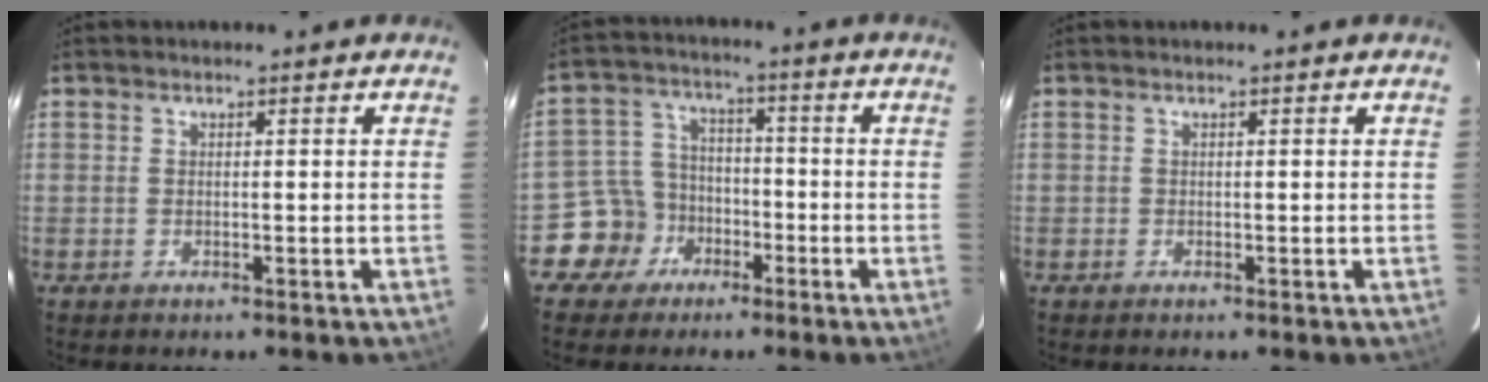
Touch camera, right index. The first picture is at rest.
{"total": 7.8, "force": [-4.4, 6.4, 0.7], "torque": [-0.035, 0.031, -0.076]}
{"total": 0.0}